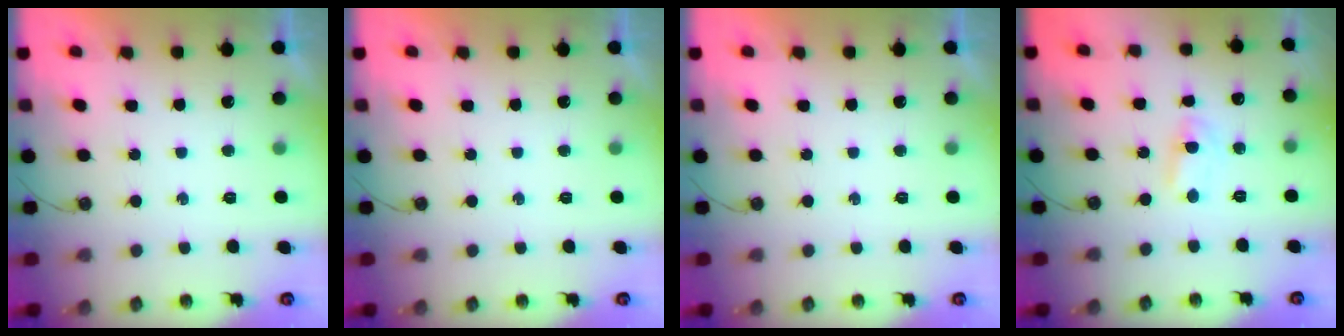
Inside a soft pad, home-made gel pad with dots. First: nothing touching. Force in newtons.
{"total": 0.0}
{"total": 0.0}
{"total": 2.0, "press": 2.0, "slide": 0.3}